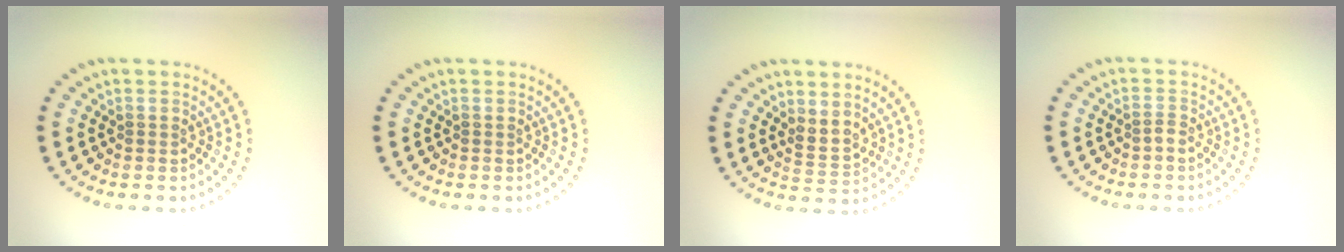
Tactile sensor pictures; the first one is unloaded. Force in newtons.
{"total": 0.0}
{"total": 2.0, "press": 1.5, "slide": 1.3}
{"total": 0.9, "press": 0.5, "slide": 0.8}